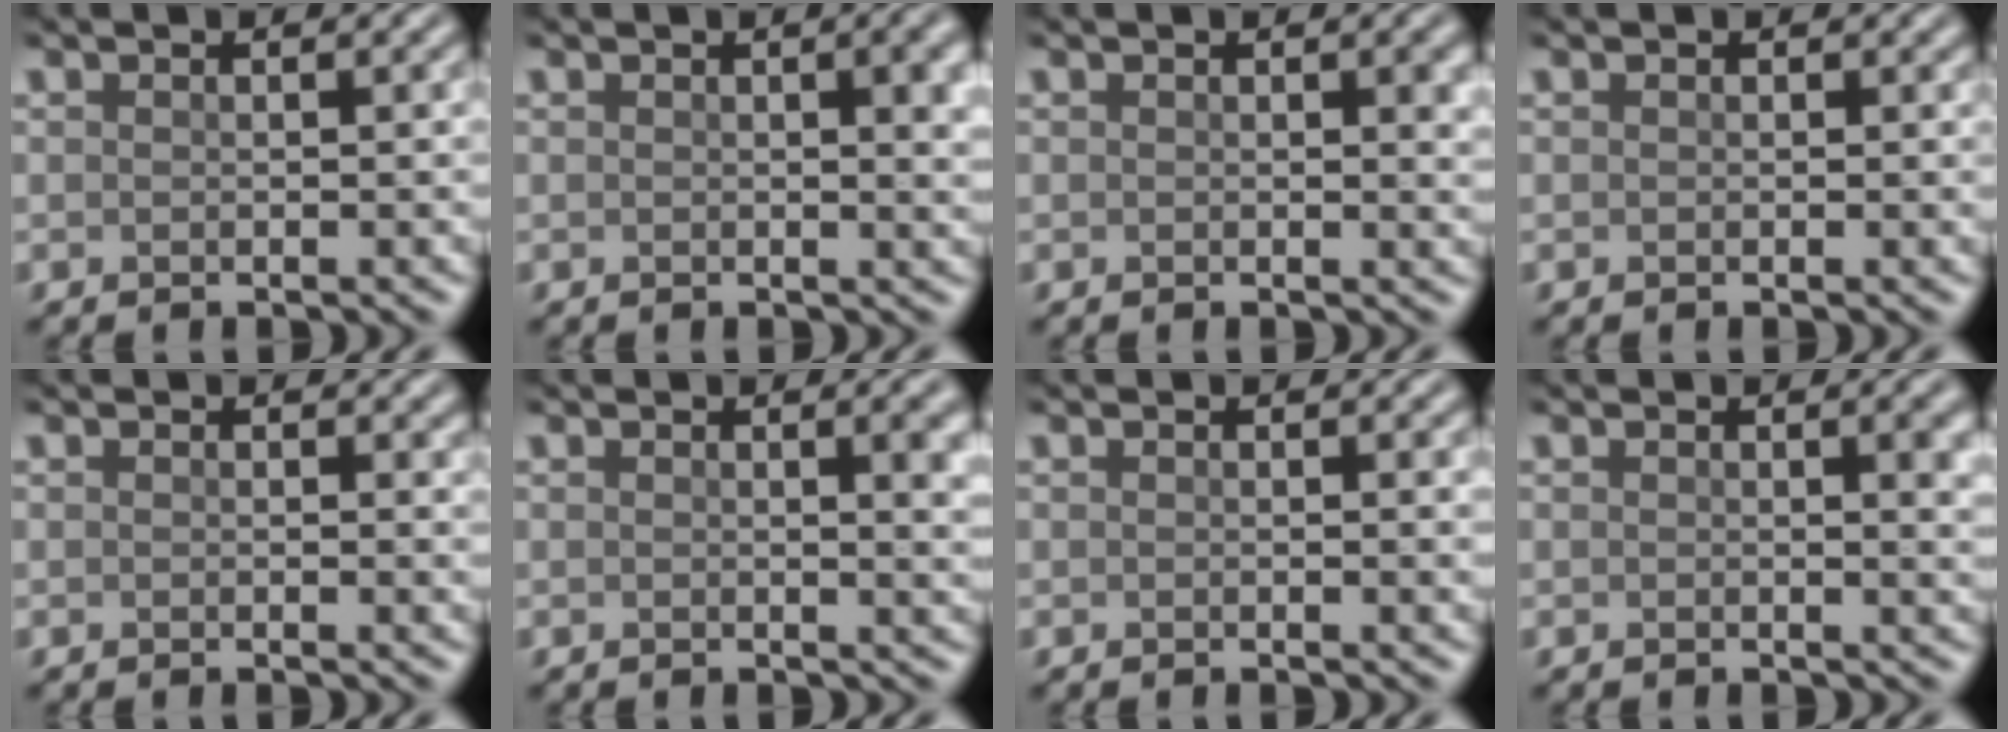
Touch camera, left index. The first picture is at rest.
{"total": 3.6, "force": [0.7, 1.1, 3.4], "torque": [-0.034, 0.007, 0.007]}
{"total": 1.9, "force": [0.5, 0.5, 1.8], "torque": [-0.014, 0.000, 0.006]}
{"total": 0.0}
{"total": 0.5, "force": [0.3, 0.3, 0.4], "torque": [-0.002, -0.004, 0.002]}
{"total": 3.3, "force": [0.8, 1.1, 3.0], "torque": [-0.022, 0.003, 0.008]}
{"total": 0.7, "force": [0.1, 0.2, 0.7], "torque": [-0.004, -0.001, -0.001]}
{"total": 2.7, "force": [0.6, 0.9, 2.5], "torque": [-0.019, 0.002, 0.006]}